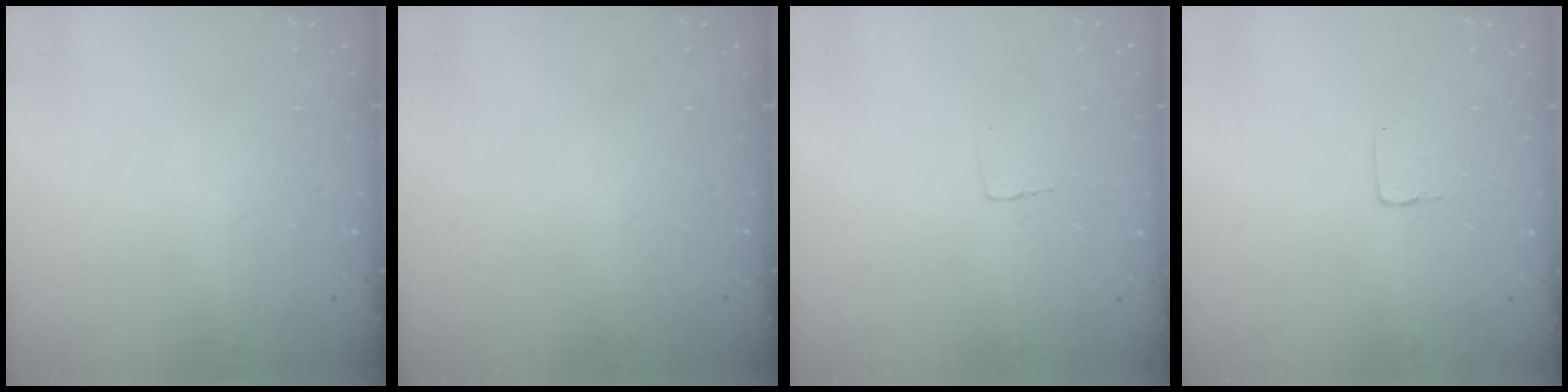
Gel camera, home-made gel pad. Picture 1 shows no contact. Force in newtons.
{"total": 0.0}
{"total": 2.6, "press": 2.6, "slide": 0.1}
{"total": 1.0, "press": 1.0, "slide": 0.1}